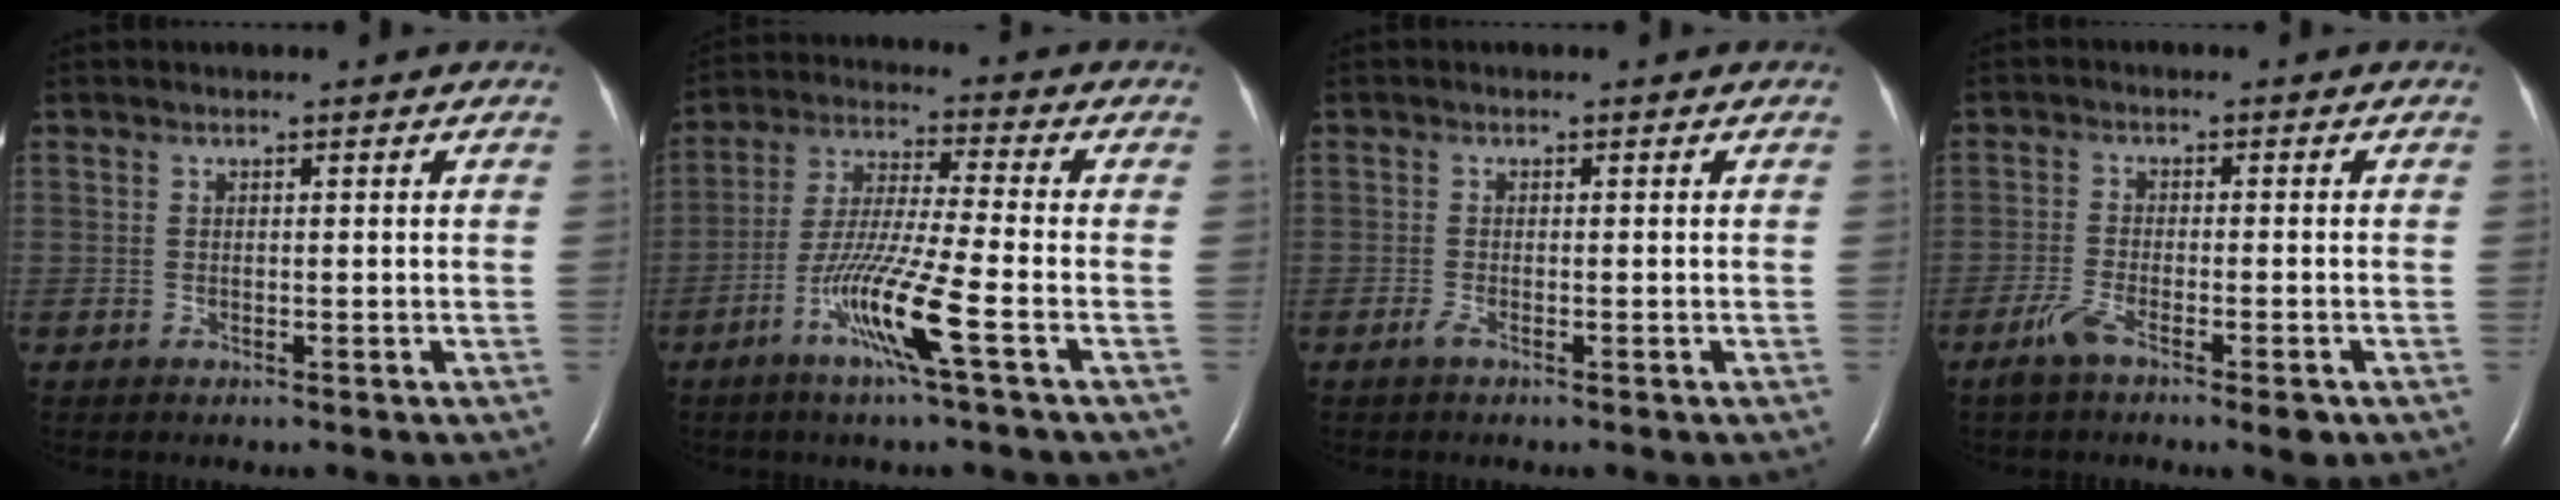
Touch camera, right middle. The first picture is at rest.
{"total": 10.5, "force": [-4.6, -1.0, 9.4], "torque": [-0.186, -0.014, -0.092]}
{"total": 0.9, "force": [-0.6, 0.1, 0.6], "torque": [-0.020, -0.003, -0.013]}
{"total": 5.5, "force": [-3.4, 1.0, 4.1], "torque": [-0.083, -0.010, -0.059]}